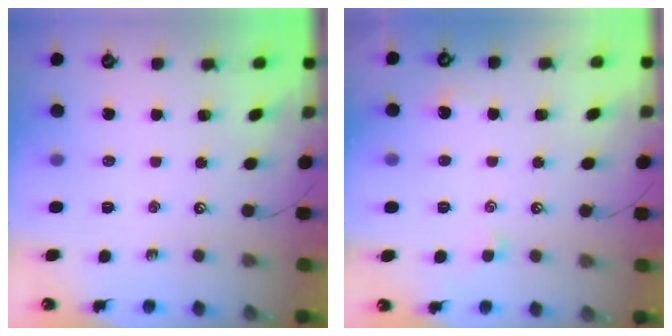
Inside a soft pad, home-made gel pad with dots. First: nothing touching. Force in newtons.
{"total": 0.7, "press": 0.3, "slide": 0.6}